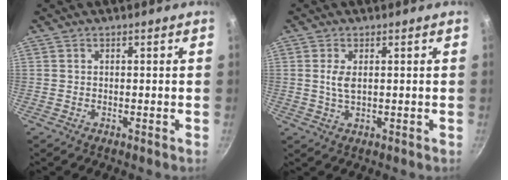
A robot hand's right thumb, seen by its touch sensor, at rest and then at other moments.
{"total": 3.1, "force": [0.6, 1.5, 2.7], "torque": [-0.051, -0.005, 0.013]}